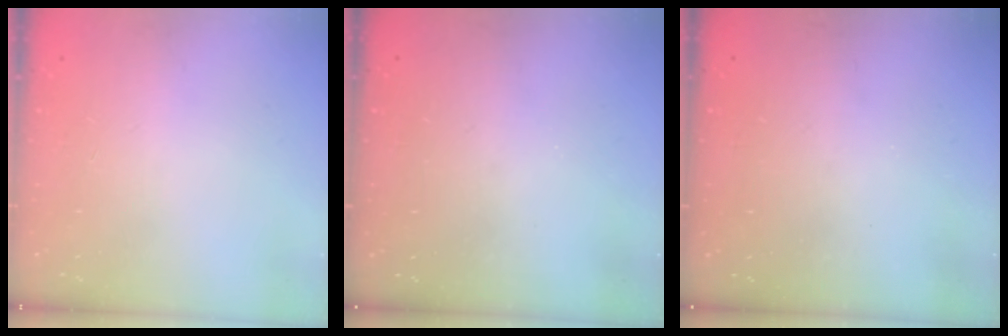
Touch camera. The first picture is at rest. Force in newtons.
{"total": 3.0, "press": 3.0, "slide": 0.2}
{"total": 3.2, "press": 3.2, "slide": 0.1}